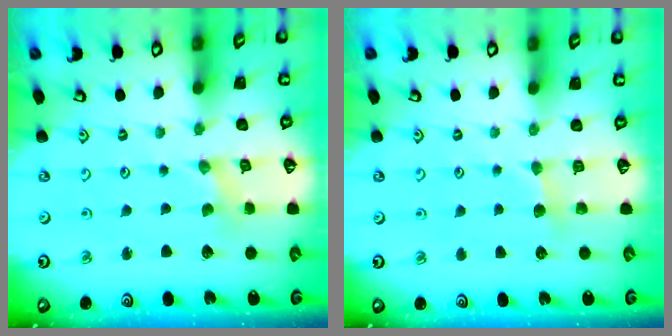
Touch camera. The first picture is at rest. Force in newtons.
{"total": 3.9, "press": 3.8, "slide": 0.5}